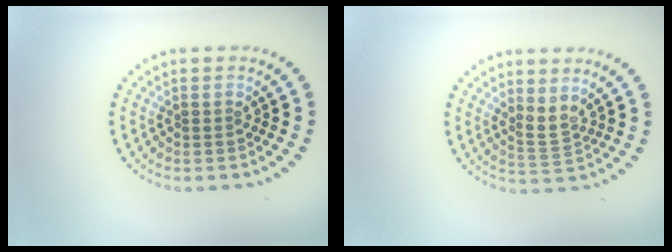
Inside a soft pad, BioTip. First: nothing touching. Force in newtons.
{"total": 1.8, "press": 1.3, "slide": 1.3}